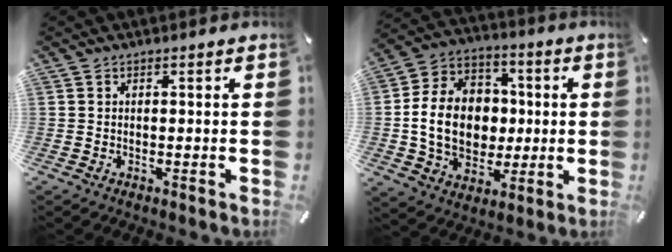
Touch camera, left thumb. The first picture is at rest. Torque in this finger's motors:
{"motor_torque": [0.48, 1.11, 1.54, -0.20, 0.40]}